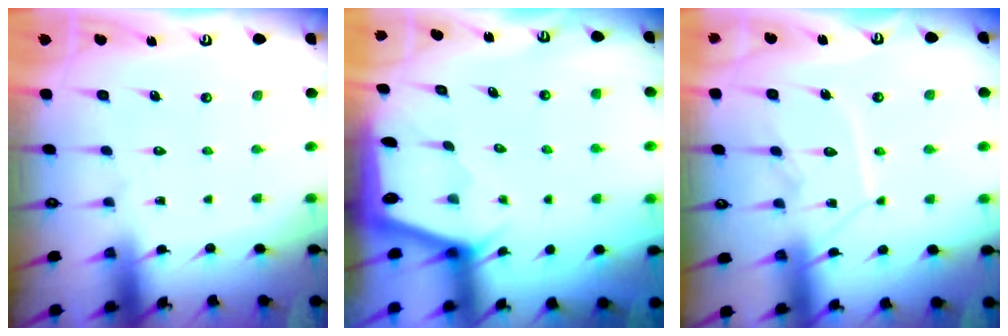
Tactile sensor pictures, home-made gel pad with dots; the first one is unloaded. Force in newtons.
{"total": 2.0, "press": 2.0, "slide": 0.3}
{"total": 11.1, "press": 11.0, "slide": 0.9}